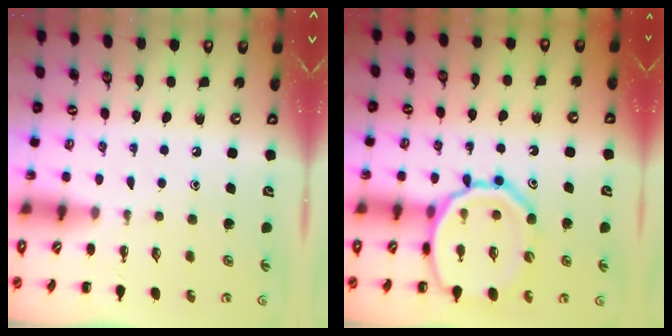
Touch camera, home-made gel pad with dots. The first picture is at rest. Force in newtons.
{"total": 17.4, "press": 17.3, "slide": 2.5}